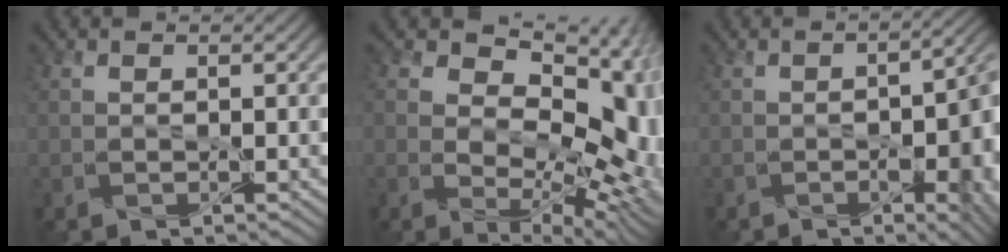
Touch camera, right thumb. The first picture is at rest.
{"total": 12.7, "force": [1.6, 8.0, 9.7], "torque": [-0.142, -0.017, 0.027]}
{"total": 8.1, "force": [-2.7, 2.9, 7.1], "torque": [-0.088, -0.021, -0.029]}